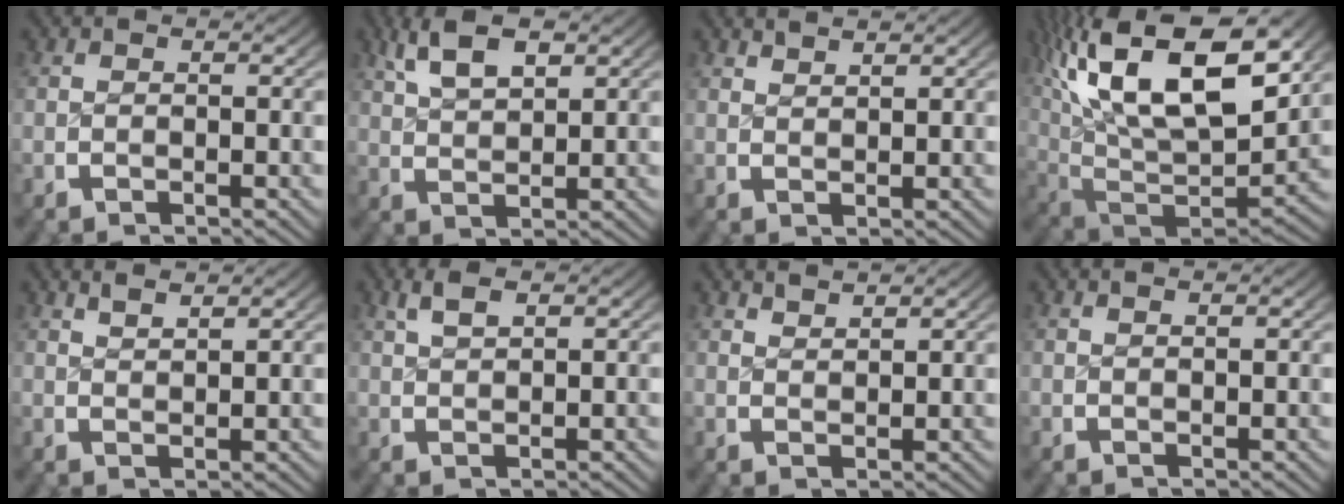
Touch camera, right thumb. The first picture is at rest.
{"total": 4.5, "force": [3.2, 1.4, 2.8], "torque": [-0.049, 0.009, 0.063]}
{"total": 1.8, "force": [1.8, -0.1, 0.3], "torque": [0.000, 0.002, 0.039]}
{"total": 17.3, "force": [3.3, 10.4, 13.5], "torque": [-0.291, -0.040, 0.067]}
{"total": 2.3, "force": [2.1, 0.0, 0.7], "torque": [-0.008, 0.004, 0.044]}
{"total": 1.9, "force": [1.6, 0.3, 1.0], "torque": [-0.019, 0.007, 0.035]}
{"total": 2.1, "force": [2.1, 0.0, 0.3], "torque": [-0.002, 0.002, 0.044]}
{"total": 0.6, "force": [0.5, -0.2, 0.2], "torque": [-0.003, -0.001, 0.013]}